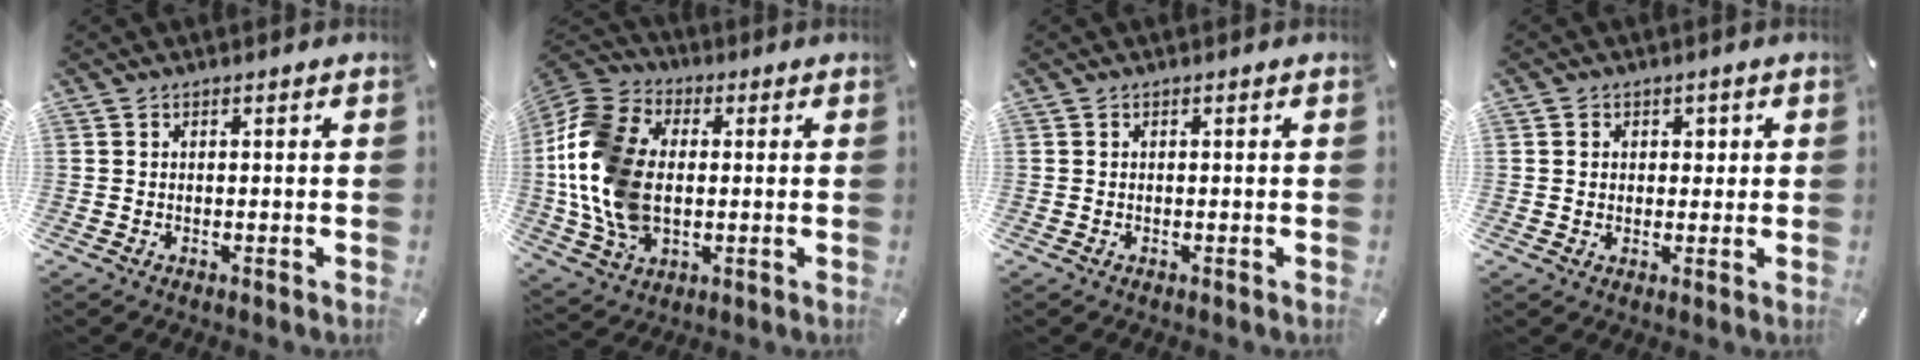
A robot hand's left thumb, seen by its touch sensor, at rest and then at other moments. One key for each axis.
{"total": 19.0, "fx": -0.9, "fy": 13.5, "fz": 13.3, "tx": -0.309, "ty": 0.010, "tz": -0.017}
{"total": 0.0}
{"total": 3.1, "fx": 0.6, "fy": 2.9, "fz": 1.0, "tx": -0.001, "ty": -0.003, "tz": 0.003}